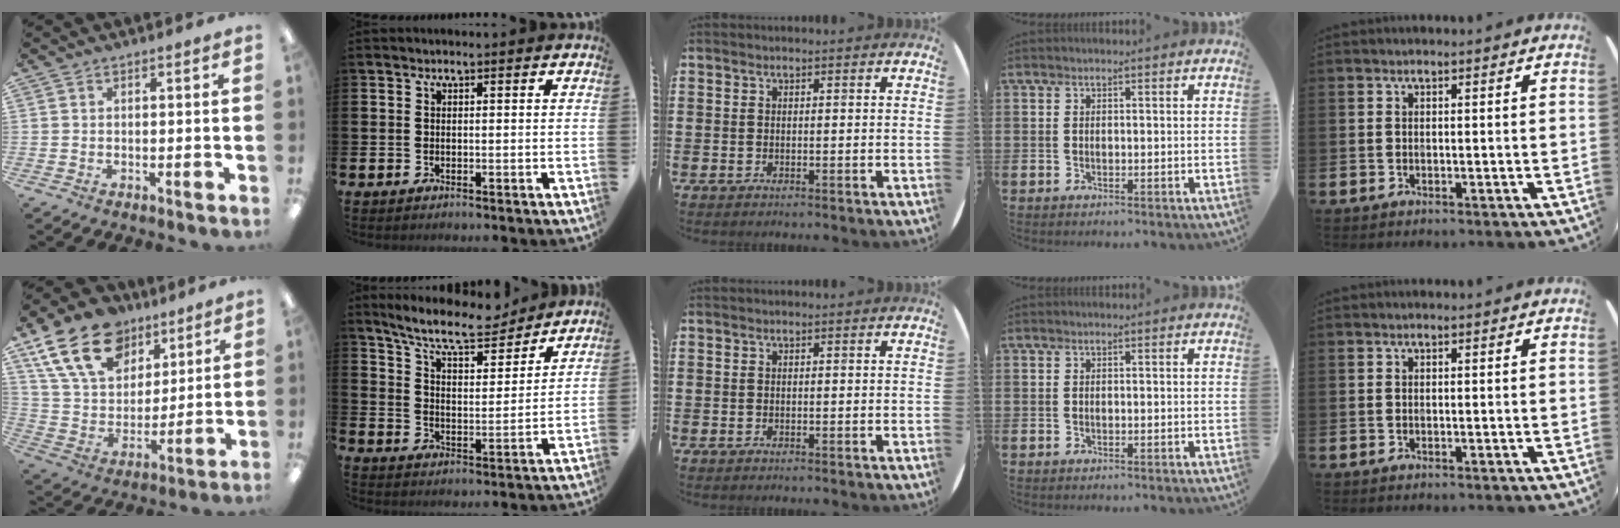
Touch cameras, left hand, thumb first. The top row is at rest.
{"thumb": {"total": 20.8, "force": [12.2, 13.3, 10.4], "torque": [-0.192, -0.046, 0.228]}, "index": {"total": 9.8, "force": [8.9, 2.0, 3.7], "torque": [-0.096, -0.051, 0.156]}}